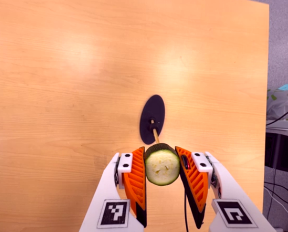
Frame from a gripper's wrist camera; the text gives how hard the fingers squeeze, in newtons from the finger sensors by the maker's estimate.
{"total": 9.3, "left": 8.9, "right": 9.7}